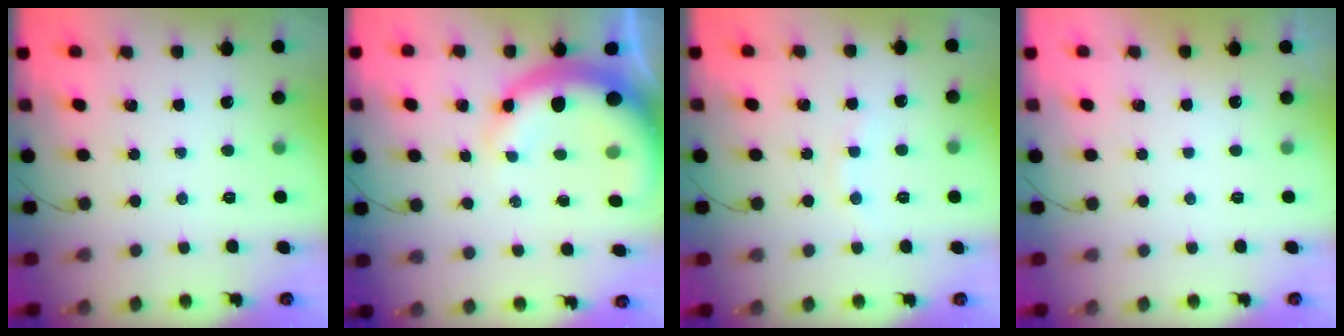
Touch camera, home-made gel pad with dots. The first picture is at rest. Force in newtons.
{"total": 12.6, "press": 12.2, "slide": 3.0}
{"total": 3.1, "press": 3.0, "slide": 0.8}
{"total": 3.0, "press": 3.0, "slide": 0.1}